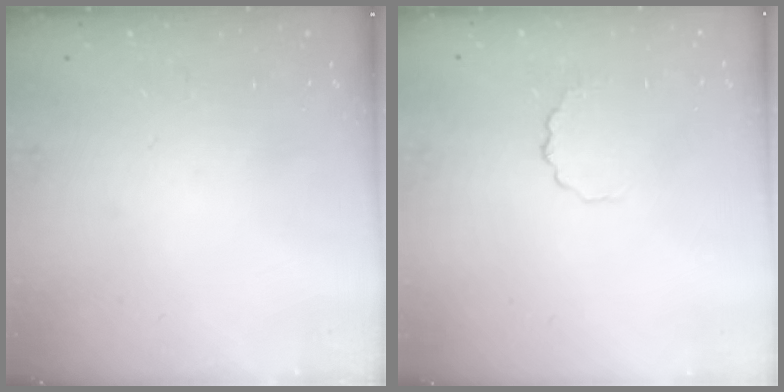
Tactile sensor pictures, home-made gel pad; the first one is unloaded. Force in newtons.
{"total": 2.8, "press": 2.6, "slide": 1.1}